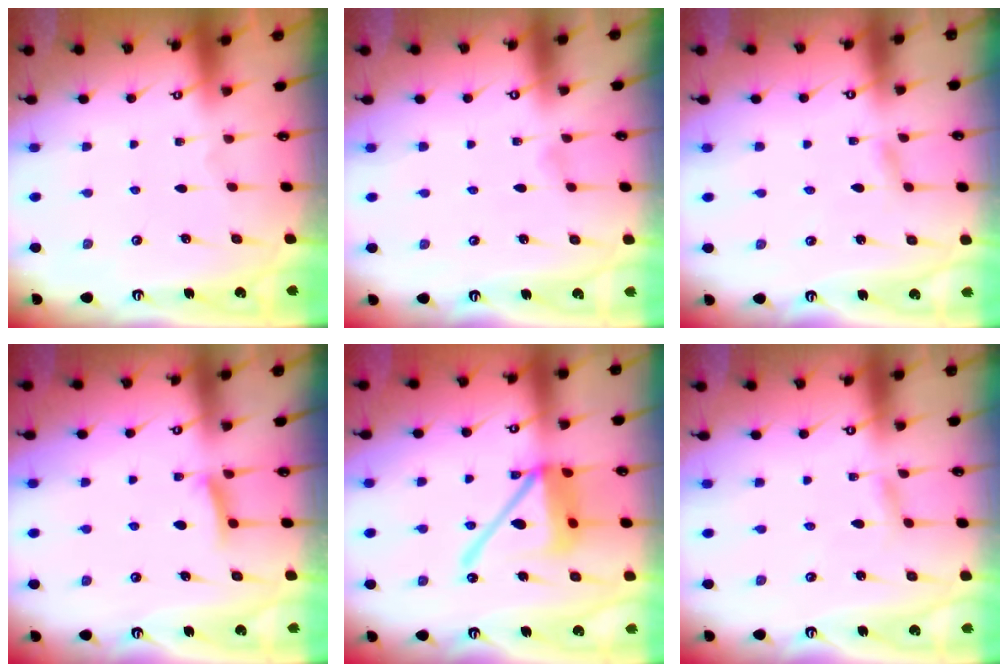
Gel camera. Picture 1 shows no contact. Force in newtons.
{"total": 1.9, "press": 1.9, "slide": 0.2}
{"total": 1.6, "press": 1.6, "slide": 0.2}
{"total": 5.9, "press": 5.8, "slide": 0.7}
{"total": 16.4, "press": 16.2, "slide": 2.2}
{"total": 2.7, "press": 2.7, "slide": 0.4}